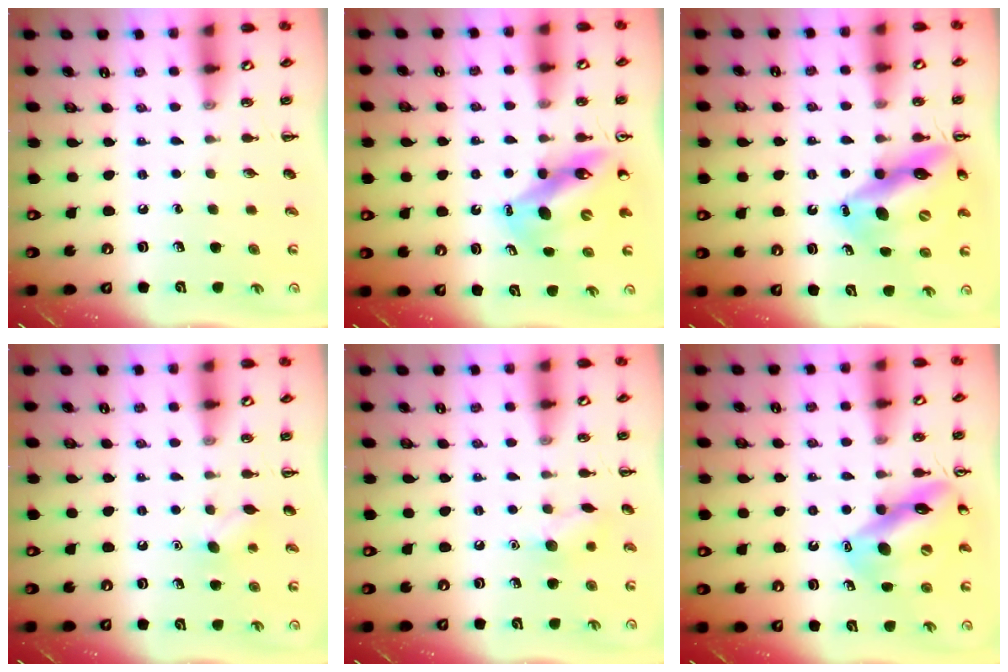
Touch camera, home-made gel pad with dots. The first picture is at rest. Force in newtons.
{"total": 11.4, "press": 10.9, "slide": 3.2}
{"total": 15.7, "press": 15.0, "slide": 4.6}
{"total": 6.1, "press": 5.9, "slide": 1.7}
{"total": 7.1, "press": 7.0, "slide": 1.2}
{"total": 15.2, "press": 15.0, "slide": 2.5}